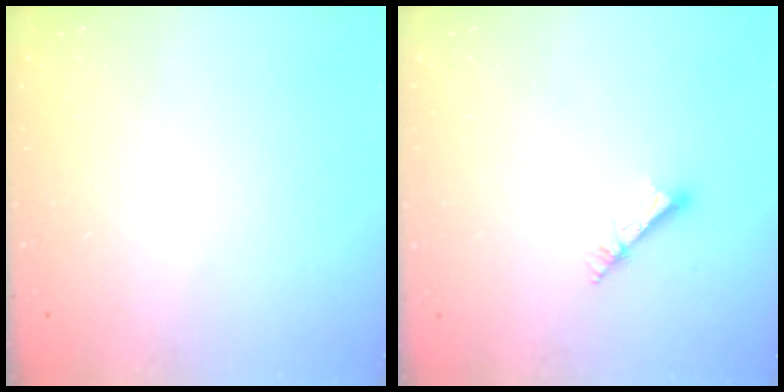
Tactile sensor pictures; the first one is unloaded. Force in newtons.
{"total": 3.6, "press": 3.5, "slide": 0.3}